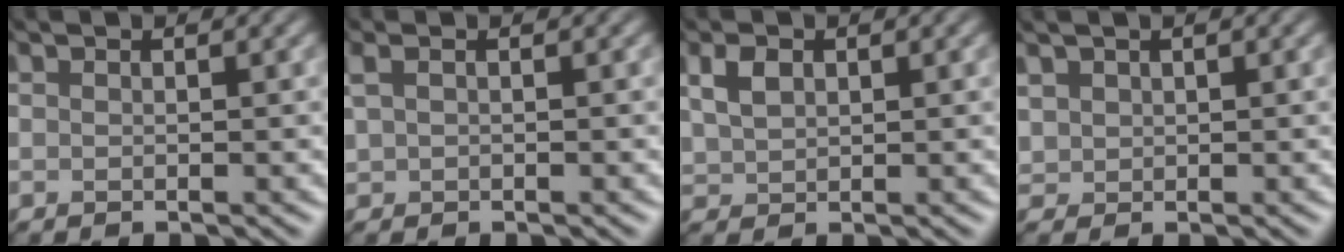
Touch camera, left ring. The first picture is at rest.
{"total": 1.0, "force": [0.4, 0.4, 0.8], "torque": [-0.026, 0.003, 0.021]}
{"total": 1.2, "force": [0.4, 0.9, 0.7], "torque": [-0.028, 0.003, 0.020]}
{"total": 1.0, "force": [0.9, 0.5, 0.0], "torque": [-0.011, 0.007, 0.030]}